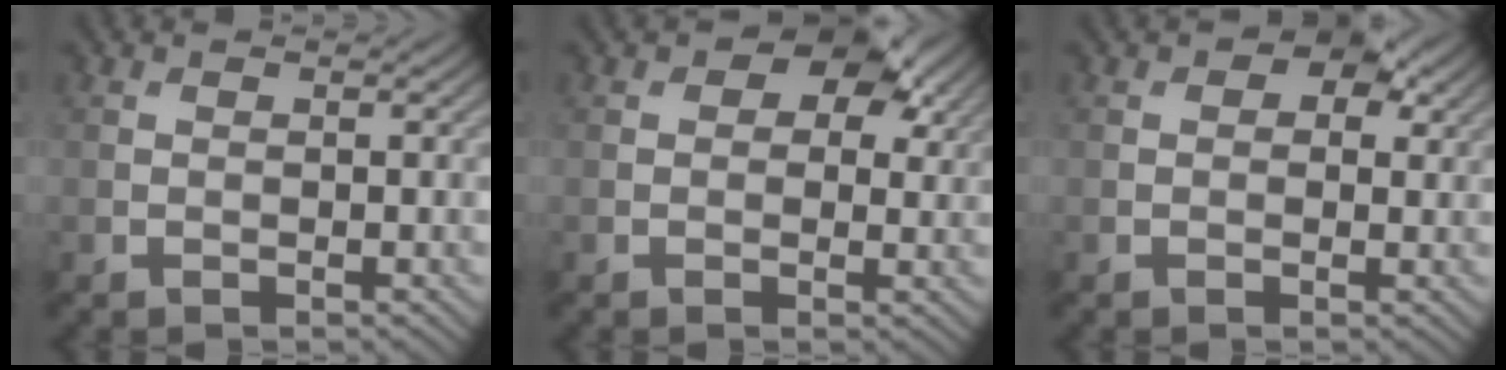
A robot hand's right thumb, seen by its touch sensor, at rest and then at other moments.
{"total": 6.3, "force": [3.0, 3.7, 4.1], "torque": [-0.050, -0.002, 0.036]}
{"total": 3.9, "force": [1.8, 2.4, 2.5], "torque": [-0.027, -0.001, 0.019]}